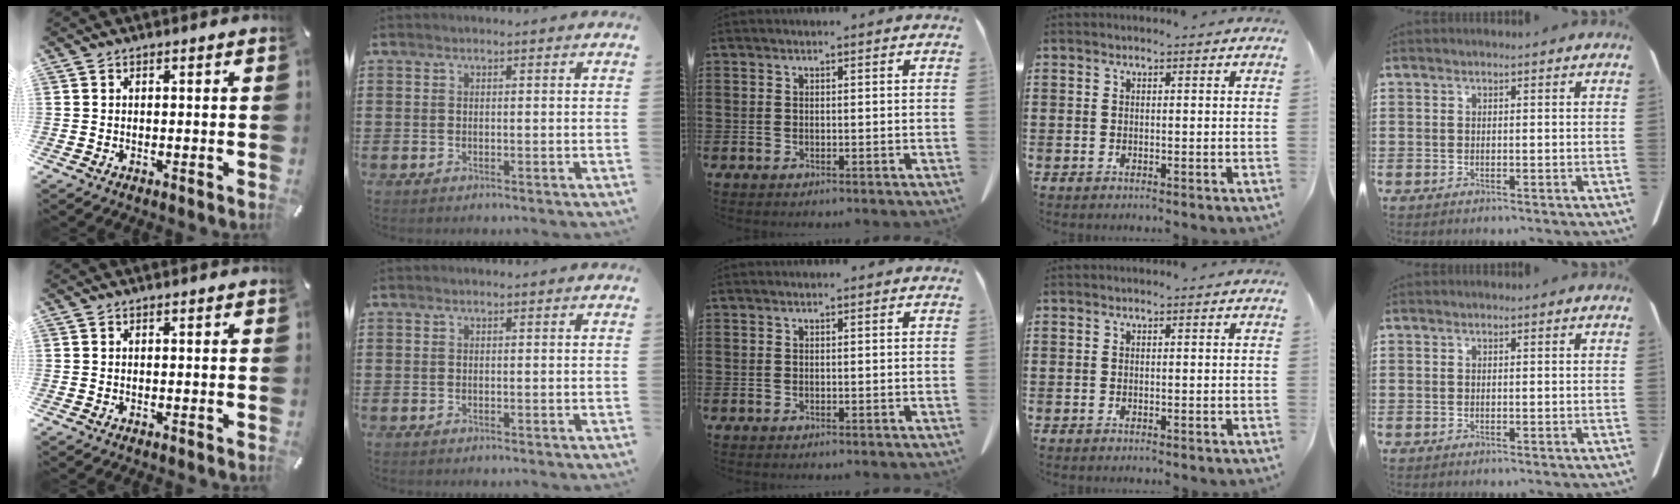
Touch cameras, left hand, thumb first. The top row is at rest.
{}